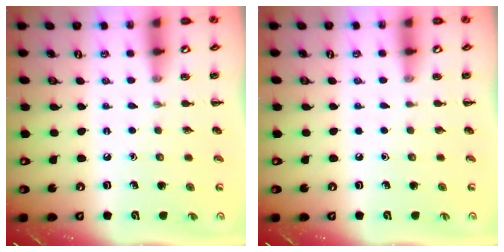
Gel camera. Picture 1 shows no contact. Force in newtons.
{"total": 0.0}